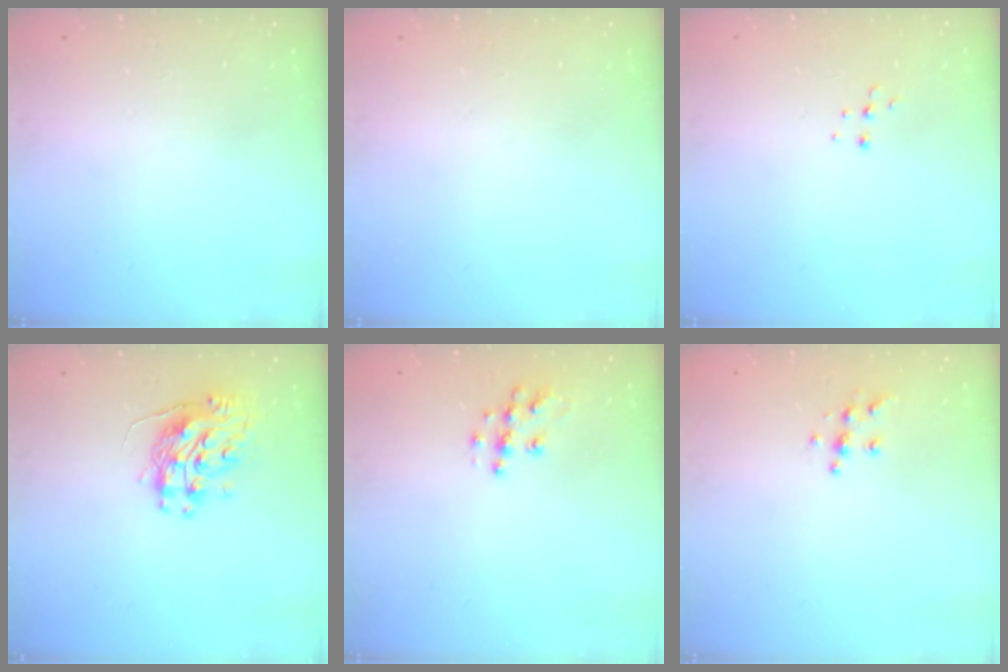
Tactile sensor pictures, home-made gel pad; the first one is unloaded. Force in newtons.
{"total": 0.0}
{"total": 5.1, "press": 5.0, "slide": 0.4}
{"total": 10.7, "press": 10.6, "slide": 1.2}
{"total": 8.5, "press": 8.5, "slide": 0.4}
{"total": 5.4, "press": 5.4, "slide": 0.3}